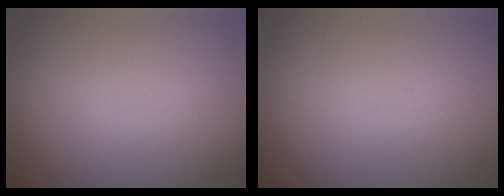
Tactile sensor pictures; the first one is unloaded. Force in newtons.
{"total": 0.0}